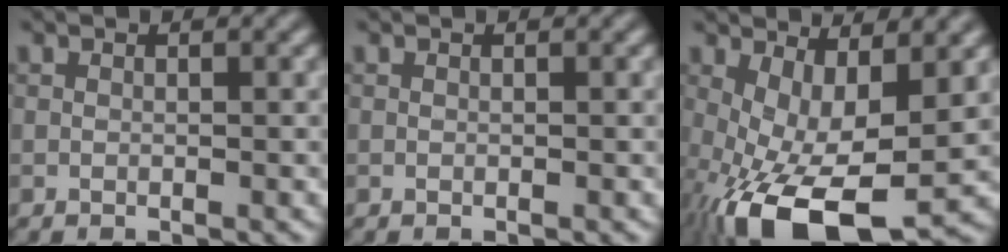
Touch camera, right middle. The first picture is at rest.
{"total": 0.0}
{"total": 11.7, "force": [-3.7, 5.0, 9.9], "torque": [-0.194, -0.026, -0.049]}